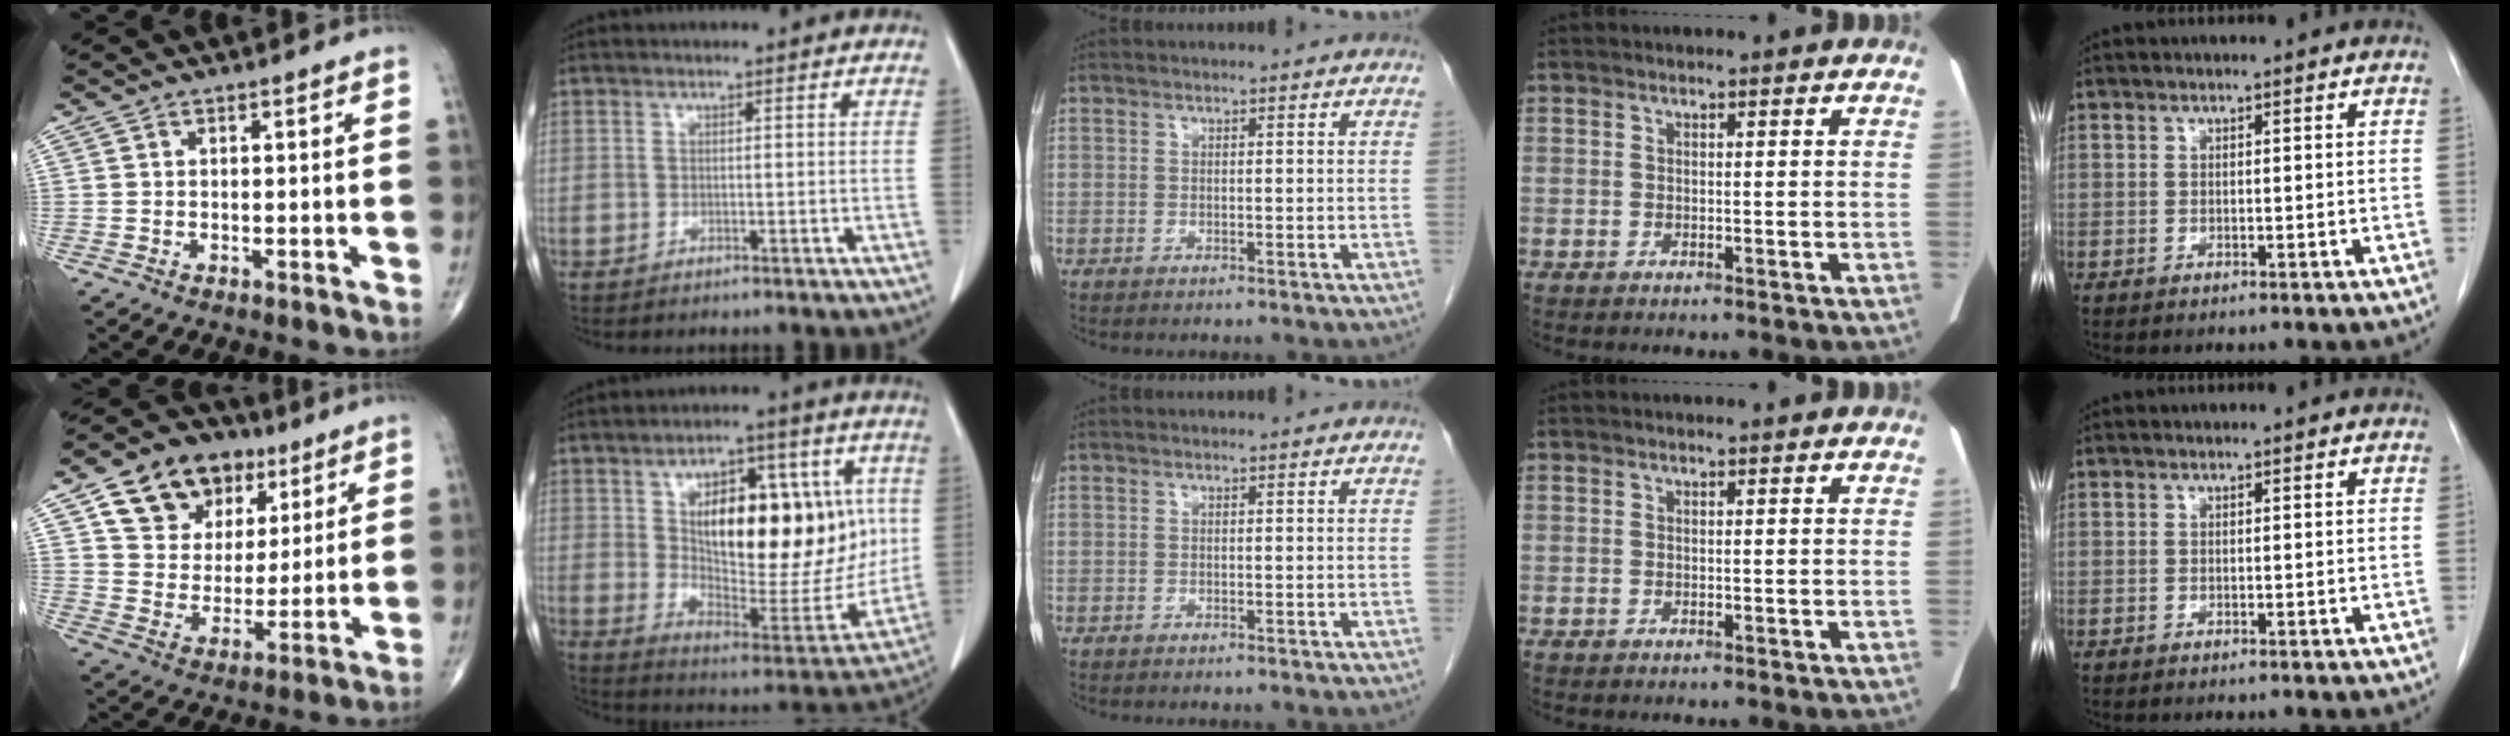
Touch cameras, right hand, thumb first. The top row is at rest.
{"thumb": {"total": 17.0, "force": [8.7, 12.1, 8.2], "torque": [-0.100, -0.017, 0.152]}, "index": {"total": 23.8, "force": [4.1, 10.2, 21.1], "torque": [-0.322, 0.006, 0.072]}}